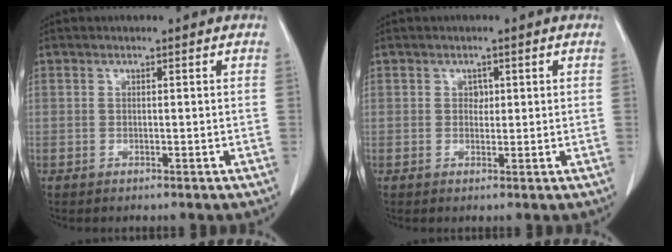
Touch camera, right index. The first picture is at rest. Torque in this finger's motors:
{"motor_torque": [0.01, 0.01, 0.00, 0.00]}